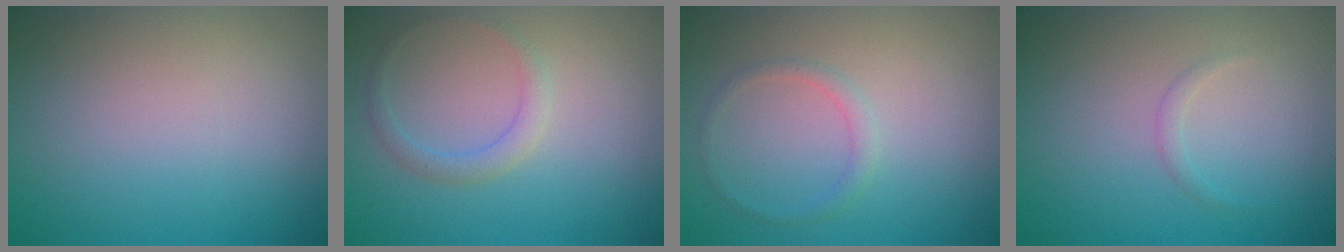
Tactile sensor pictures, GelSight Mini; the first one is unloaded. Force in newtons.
{"total": 1.5, "press": 1.5, "slide": 0.0}
{"total": 1.0, "press": 1.0, "slide": 0.1}
{"total": 0.7, "press": 0.7, "slide": 0.0}